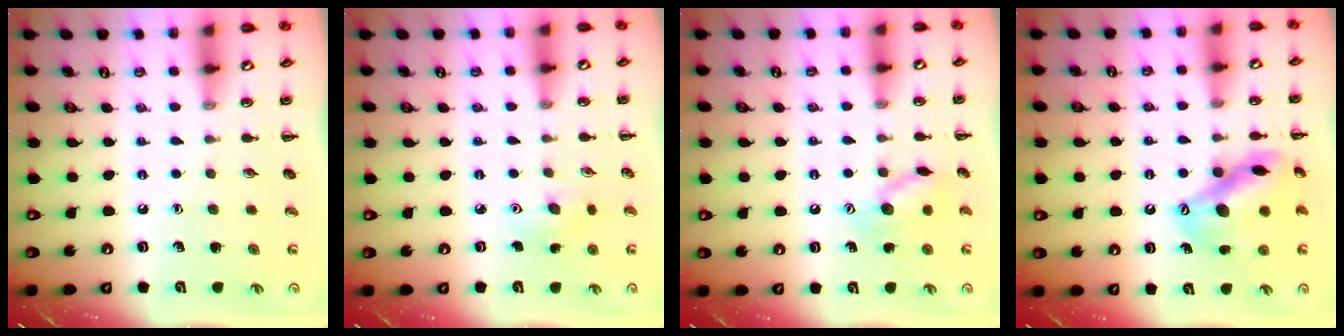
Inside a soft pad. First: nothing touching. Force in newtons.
{"total": 4.7, "press": 4.5, "slide": 1.1}
{"total": 10.7, "press": 10.7, "slide": 0.6}
{"total": 15.6, "press": 15.3, "slide": 3.0}